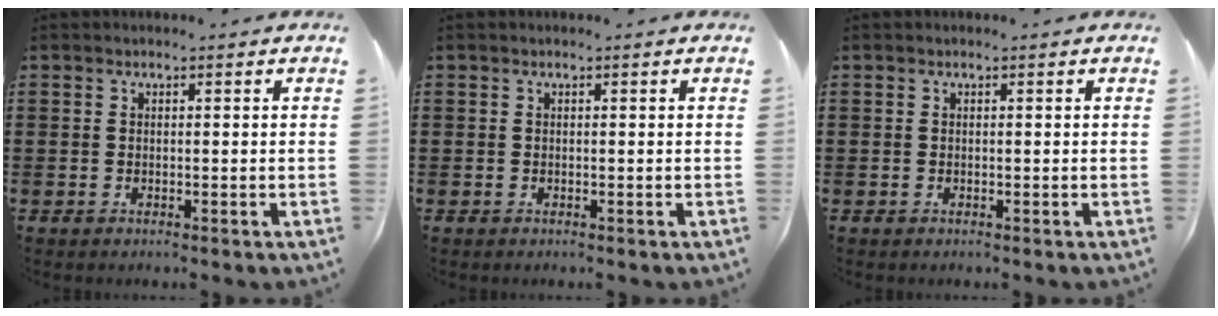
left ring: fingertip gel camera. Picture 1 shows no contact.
{"total": 0.0}
{"total": 0.0}